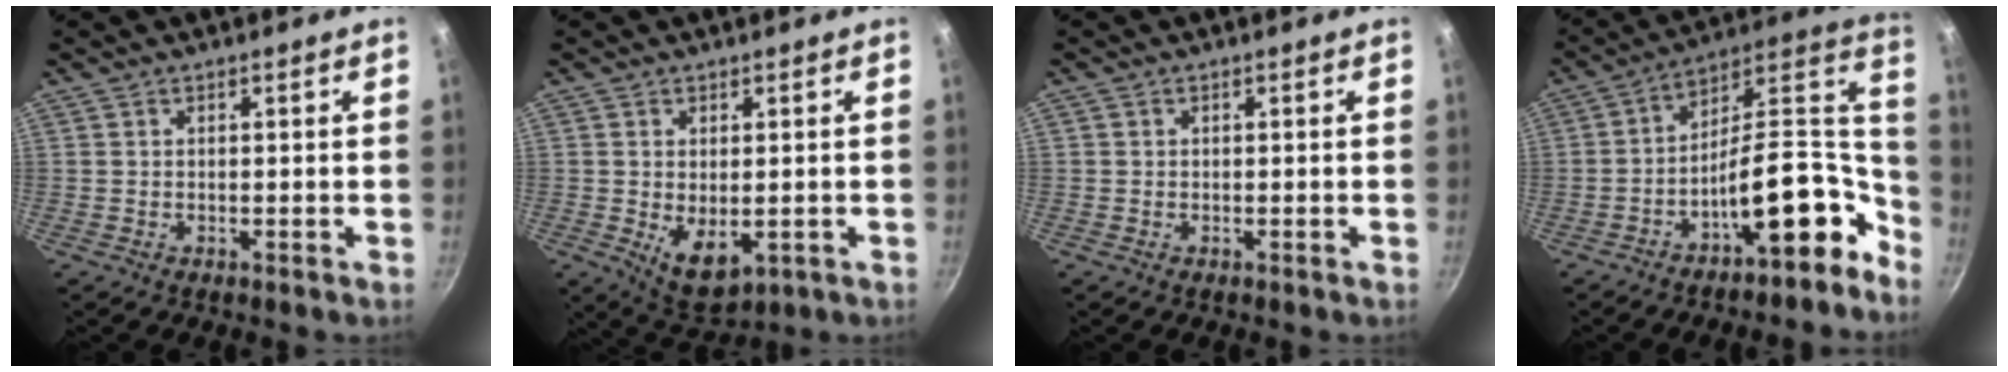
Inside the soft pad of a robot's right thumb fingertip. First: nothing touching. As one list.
[{"total": 7.3, "force": [-1.0, 4.3, 5.8], "torque": [-0.085, -0.020, 0.001]}, {"total": 0.6, "force": [-0.2, 0.6, 0.0], "torque": [0.001, 0.002, -0.003]}, {"total": 18.2, "force": [-8.9, 7.7, 13.9], "torque": [-0.148, 0.098, -0.148]}]